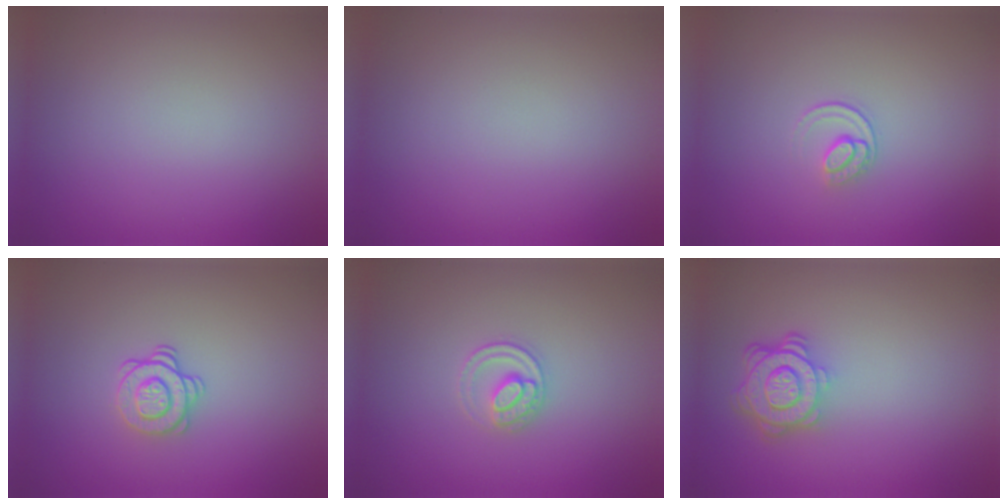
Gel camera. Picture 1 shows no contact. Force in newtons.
{"total": 0.0}
{"total": 1.4, "press": 0.9, "slide": 1.0}
{"total": 2.1, "press": 1.7, "slide": 1.2}
{"total": 2.2, "press": 2.2, "slide": 0.2}
{"total": 4.5, "press": 3.5, "slide": 2.9}